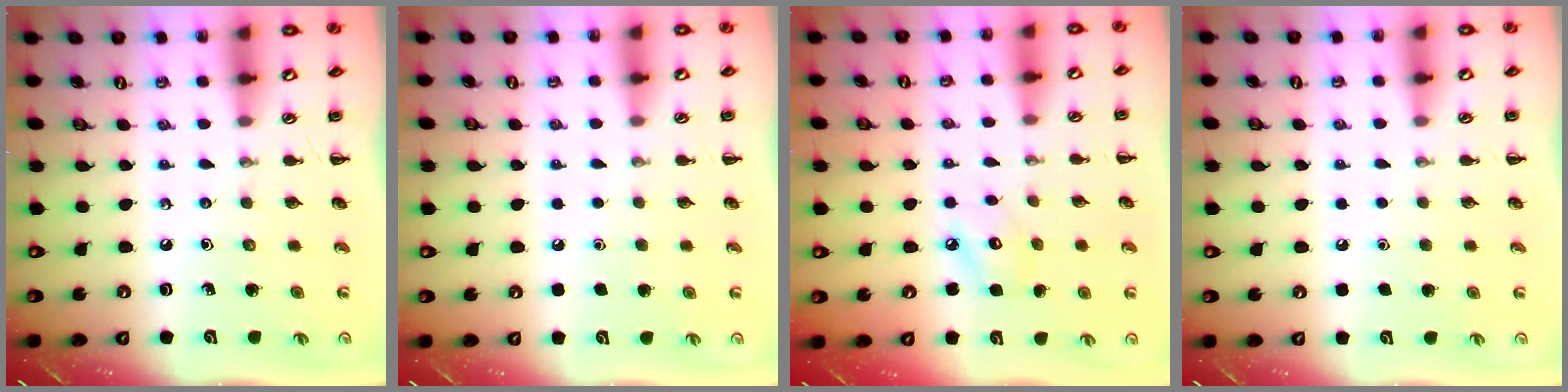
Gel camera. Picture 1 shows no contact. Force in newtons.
{"total": 1.5, "press": 1.5, "slide": 0.1}
{"total": 5.1, "press": 5.1, "slide": 0.6}
{"total": 1.6, "press": 1.6, "slide": 0.1}